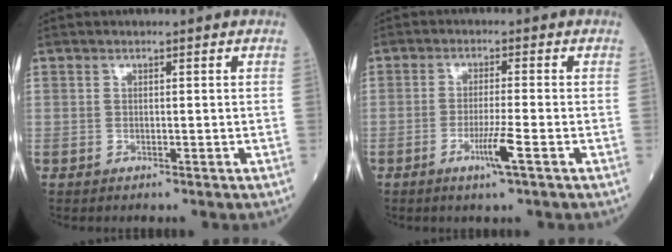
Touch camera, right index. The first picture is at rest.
{"total": 4.3, "force": [-2.0, -0.7, 3.8], "torque": [-0.075, -0.010, -0.039]}